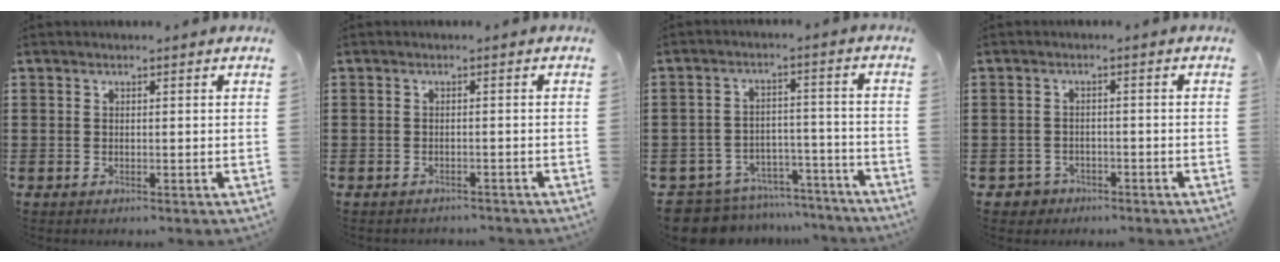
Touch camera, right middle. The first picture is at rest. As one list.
[{"total": 1.0, "force": [-1.0, 0.1, 0.0], "torque": [-0.005, 0.001, -0.022]}, {"total": 7.3, "force": [-7.1, 1.5, 0.8], "torque": [-0.028, 0.017, -0.143]}, {"total": 1.8, "force": [-1.5, 0.9, -0.1], "torque": [-0.006, 0.000, -0.034]}]